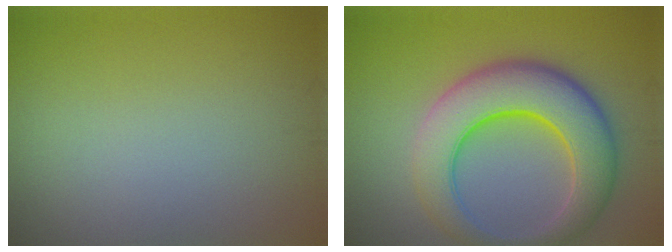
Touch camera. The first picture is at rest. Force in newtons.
{"total": 8.9, "press": 8.9, "slide": 0.2}